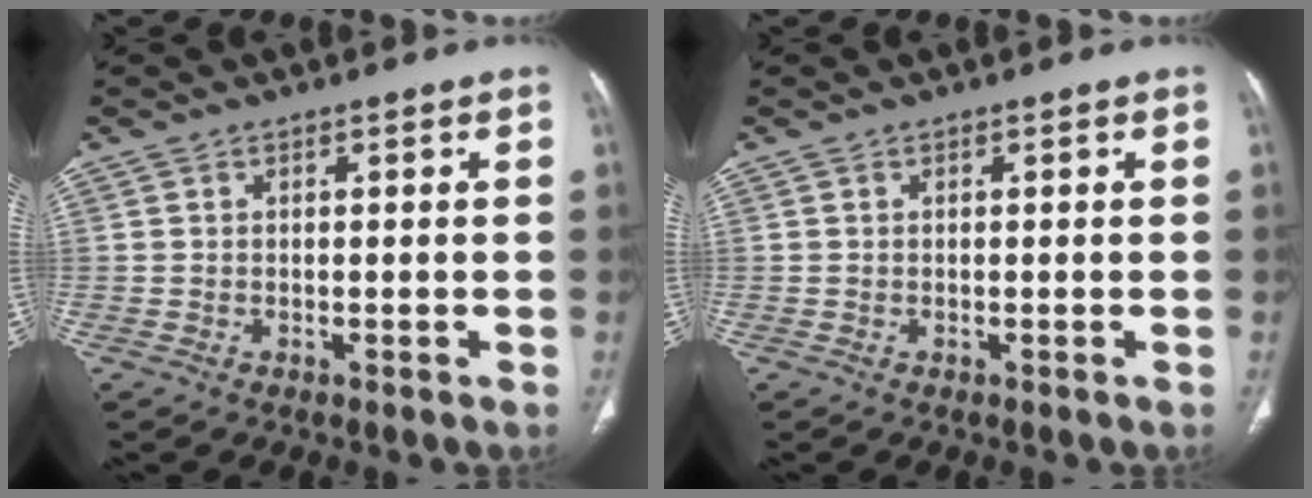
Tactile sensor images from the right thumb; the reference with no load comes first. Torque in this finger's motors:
{"motor_torque": [-0.06, 0.06, -0.18, 0.13, 0.00]}